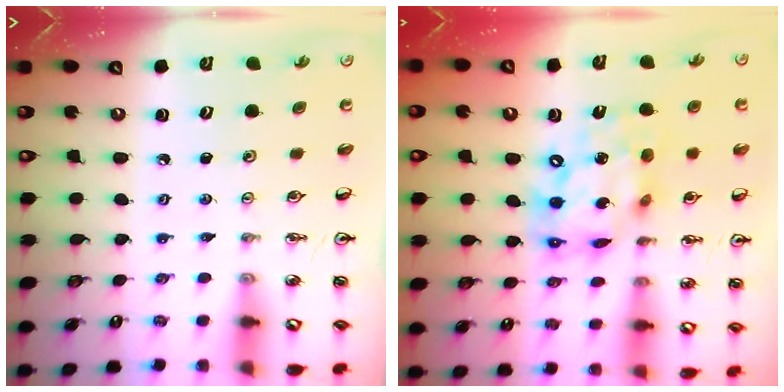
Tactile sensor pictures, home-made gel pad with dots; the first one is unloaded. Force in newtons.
{"total": 14.4, "press": 14.3, "slide": 1.3}